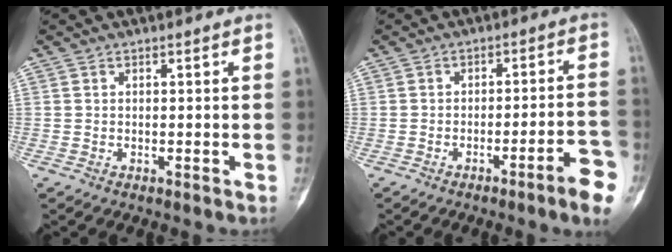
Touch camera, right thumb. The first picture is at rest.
{"total": 7.7, "force": [-4.1, 0.4, 6.5], "torque": [-0.083, 0.027, -0.052]}